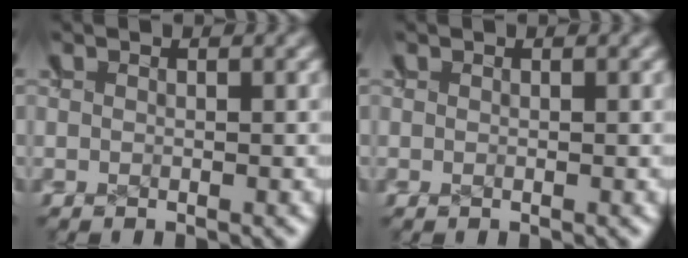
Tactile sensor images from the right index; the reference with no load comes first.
{"total": 0.0}